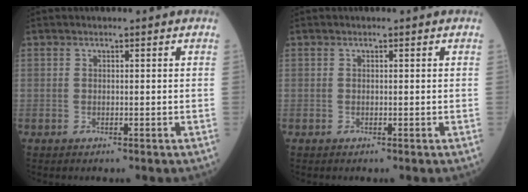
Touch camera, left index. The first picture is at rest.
{"total": 0.0}